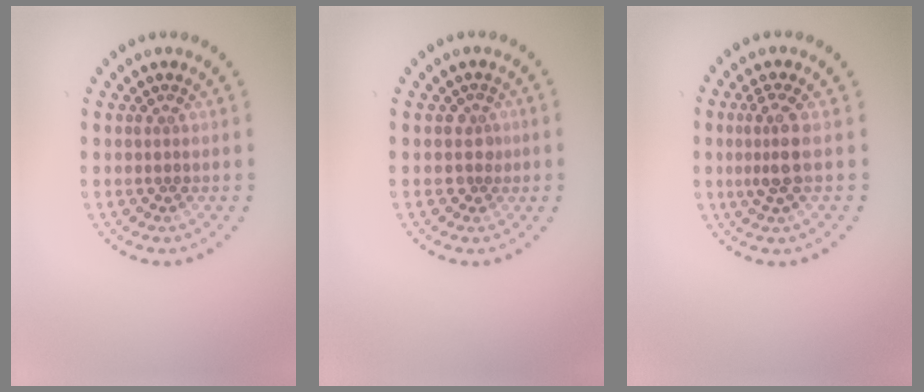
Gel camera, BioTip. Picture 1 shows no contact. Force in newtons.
{"total": 1.5, "press": 1.1, "slide": 1.0}
{"total": 2.3, "press": 1.9, "slide": 1.3}